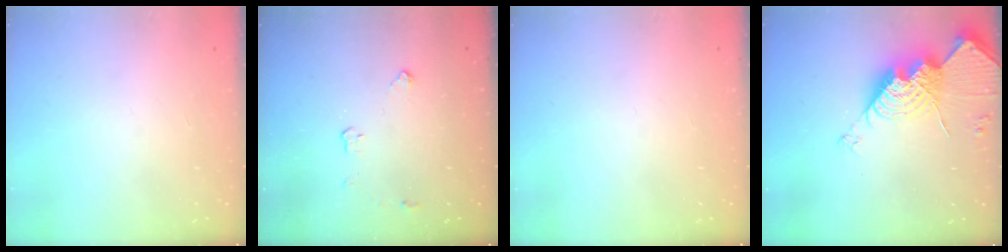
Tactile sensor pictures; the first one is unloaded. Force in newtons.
{"total": 2.9, "press": 2.9, "slide": 0.5}
{"total": 0.0}
{"total": 16.8, "press": 16.7, "slide": 1.2}